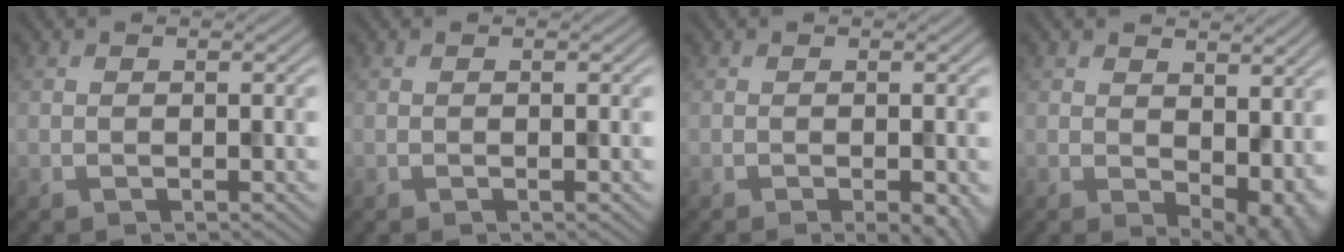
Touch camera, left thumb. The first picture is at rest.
{"total": 0.0}
{"total": 2.5, "force": [-1.0, 0.6, 2.2], "torque": [-0.029, -0.005, -0.010]}
{"total": 8.0, "force": [0.7, 4.9, 6.2], "torque": [-0.087, -0.022, 0.026]}